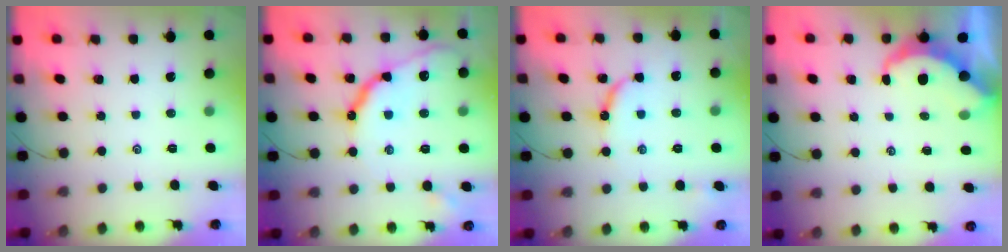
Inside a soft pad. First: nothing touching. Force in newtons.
{"total": 13.1, "press": 13.0, "slide": 1.4}
{"total": 7.0, "press": 7.0, "slide": 0.3}
{"total": 5.6, "press": 5.6, "slide": 0.3}